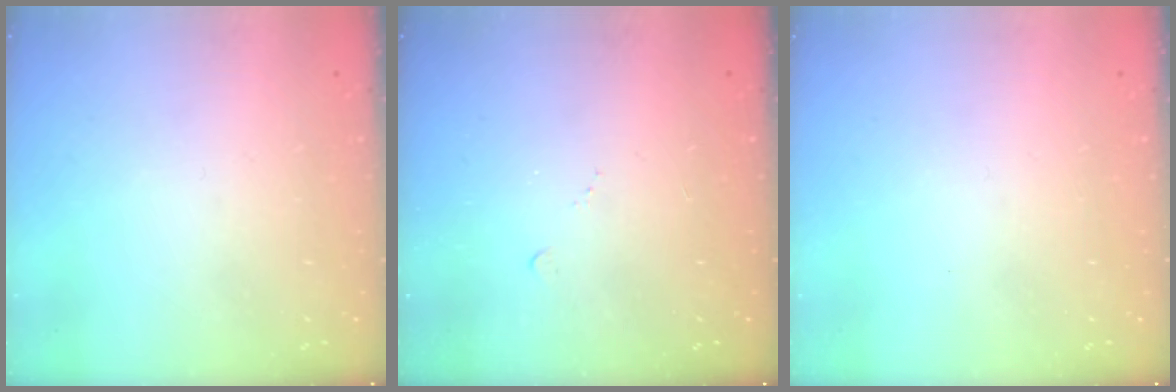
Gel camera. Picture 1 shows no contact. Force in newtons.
{"total": 4.0, "press": 4.0, "slide": 0.6}
{"total": 0.0}